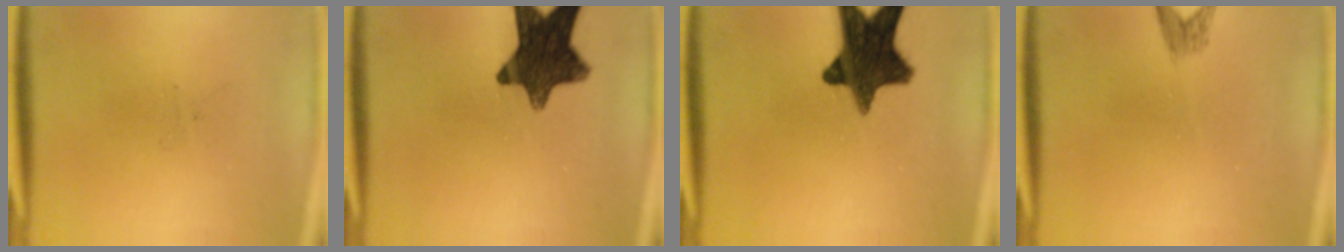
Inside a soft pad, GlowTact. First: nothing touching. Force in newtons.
{"total": 12.1}
{"total": 14.0}
{"total": 1.4}